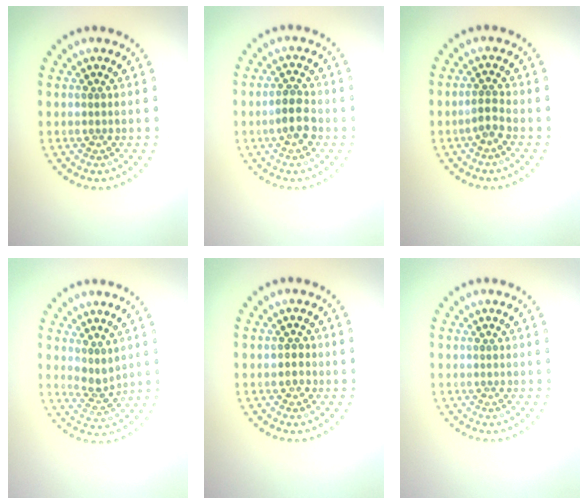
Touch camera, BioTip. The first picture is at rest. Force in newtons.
{"total": 2.7, "press": 2.7, "slide": 0.6}
{"total": 1.4, "press": 1.1, "slide": 0.8}
{"total": 2.1, "press": 1.6, "slide": 1.3}
{"total": 1.2, "press": 1.1, "slide": 0.4}
{"total": 0.0}